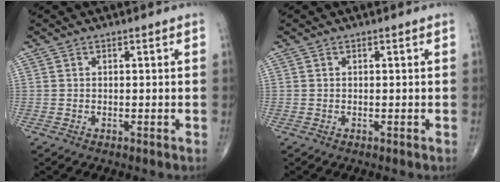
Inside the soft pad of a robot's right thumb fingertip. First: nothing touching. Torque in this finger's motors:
{"motor_torque": [-0.01, 0.02, 0.00, 0.00, 0.02]}